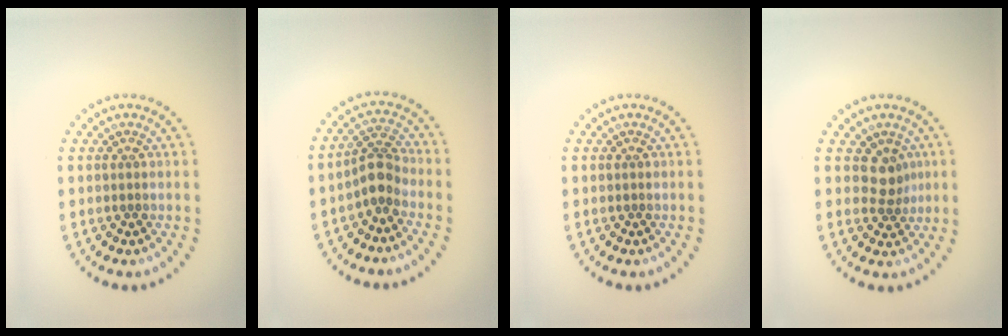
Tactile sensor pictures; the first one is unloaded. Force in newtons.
{"total": 2.7, "press": 2.1, "slide": 1.8}
{"total": 0.0}
{"total": 2.2, "press": 1.7, "slide": 1.3}